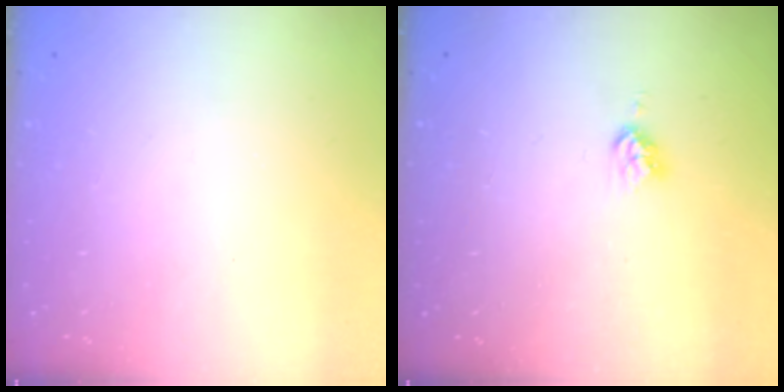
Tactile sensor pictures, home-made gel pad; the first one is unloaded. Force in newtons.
{"total": 3.7, "press": 3.7, "slide": 0.5}